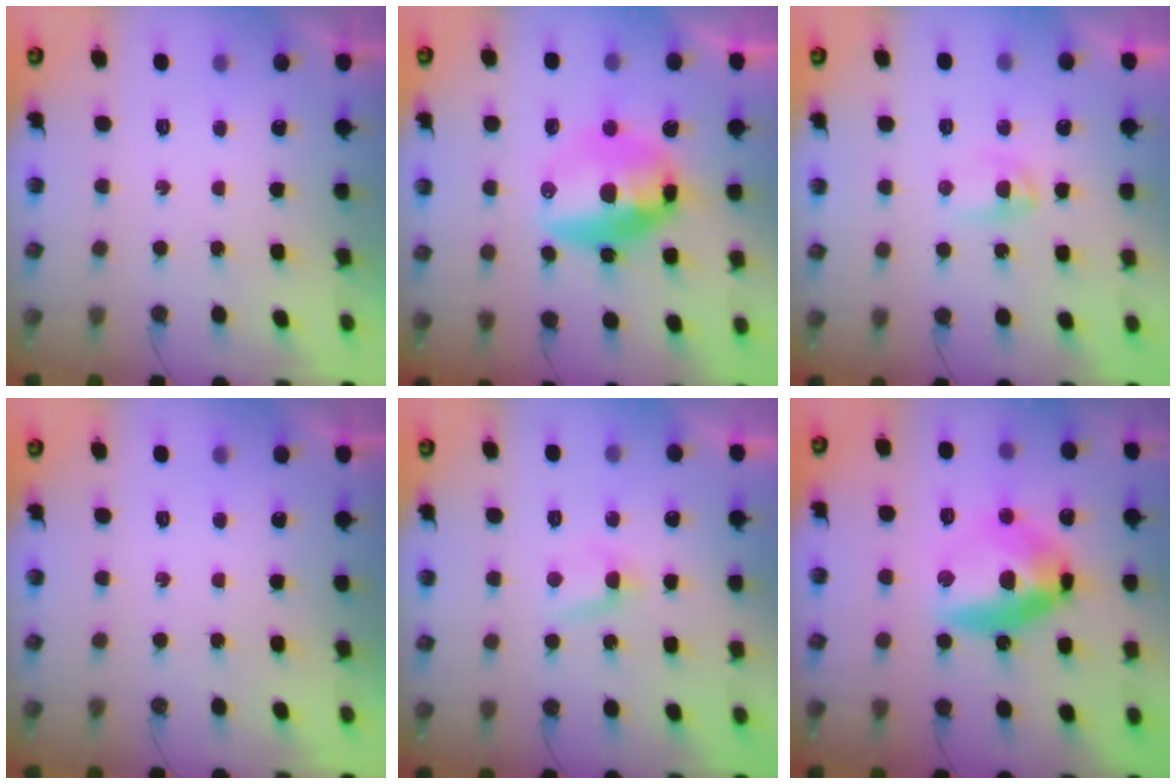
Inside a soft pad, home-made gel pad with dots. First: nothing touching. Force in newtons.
{"total": 13.4, "press": 13.1, "slide": 2.7}
{"total": 2.9, "press": 2.9, "slide": 0.5}
{"total": 0.0}
{"total": 4.0, "press": 3.9, "slide": 0.6}
{"total": 13.3, "press": 13.2, "slide": 1.7}